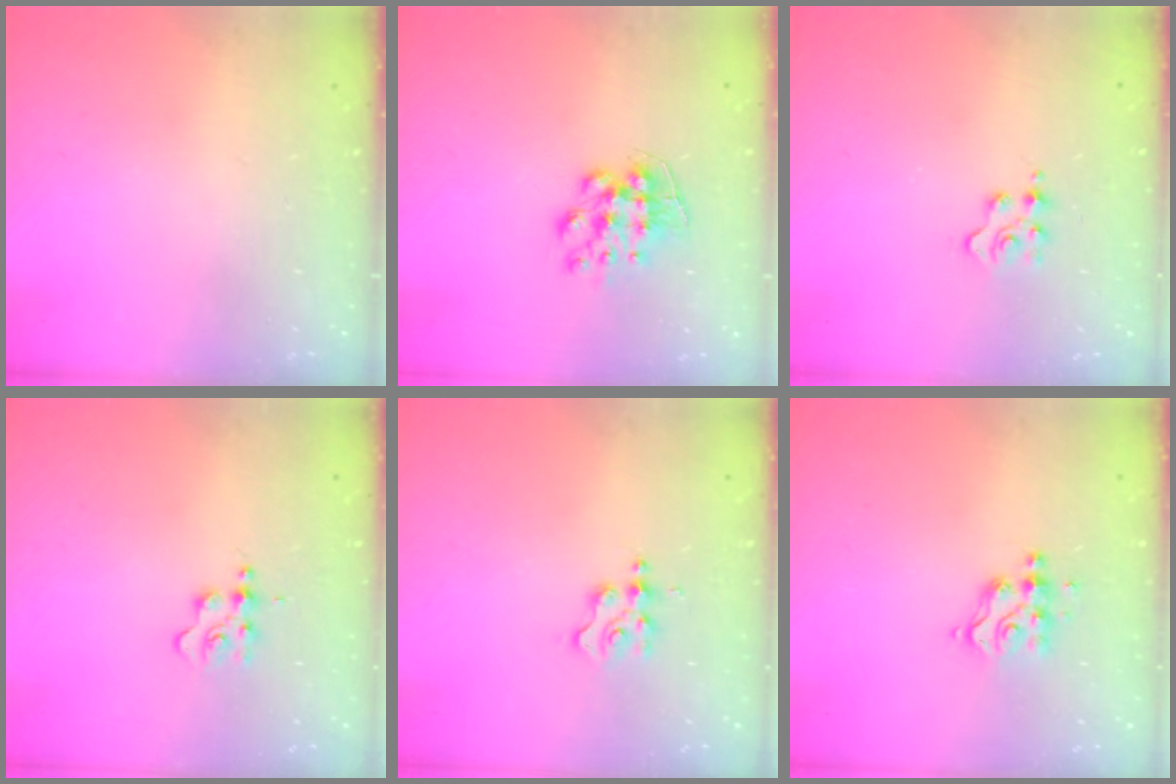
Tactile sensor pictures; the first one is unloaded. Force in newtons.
{"total": 9.6, "press": 9.6, "slide": 0.7}
{"total": 2.4, "press": 2.3, "slide": 0.5}
{"total": 3.6, "press": 3.6, "slide": 0.5}
{"total": 3.1, "press": 3.1, "slide": 0.4}
{"total": 6.2, "press": 6.2, "slide": 0.2}